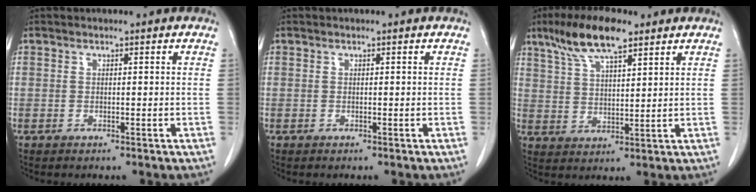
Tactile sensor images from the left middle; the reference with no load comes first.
{"total": 0.0}
{"total": 9.8, "force": [6.9, 2.2, 6.7], "torque": [-0.134, 0.016, 0.127]}